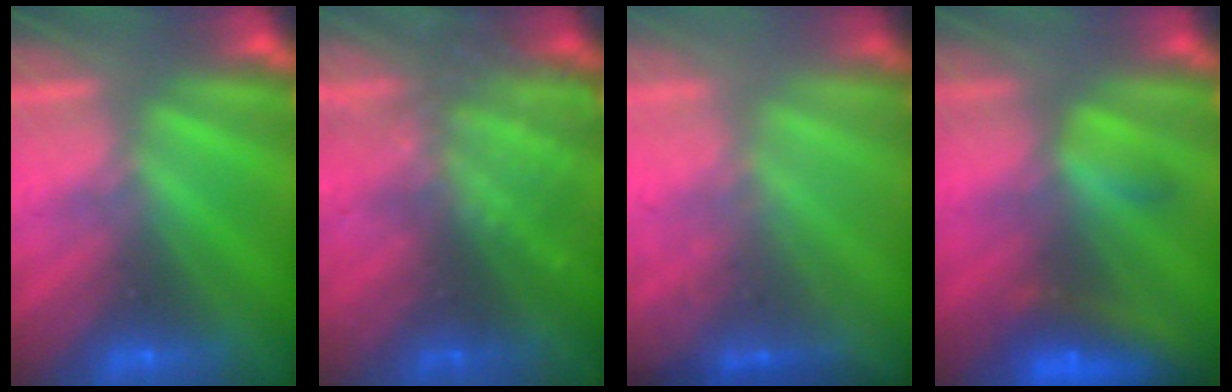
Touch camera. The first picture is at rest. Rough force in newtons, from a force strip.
{"total": 8.5}
{"total": 1.8}
{"total": 9.2}